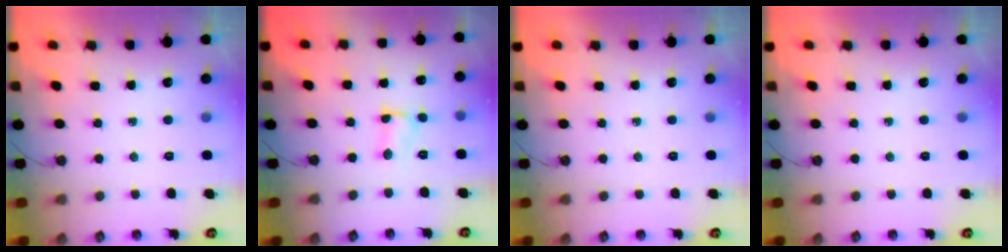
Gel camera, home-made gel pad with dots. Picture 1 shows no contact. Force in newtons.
{"total": 2.6, "press": 2.6, "slide": 0.4}
{"total": 0.0}
{"total": 0.0}